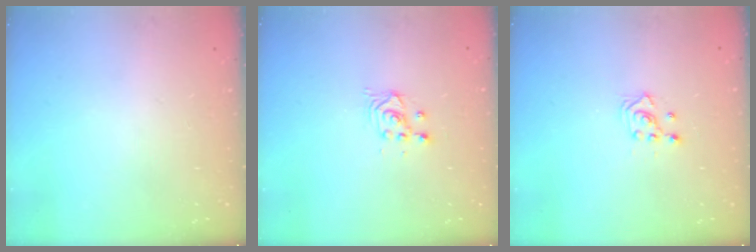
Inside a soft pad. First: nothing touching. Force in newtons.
{"total": 2.5, "press": 2.5, "slide": 0.2}
{"total": 2.6, "press": 2.4, "slide": 1.0}